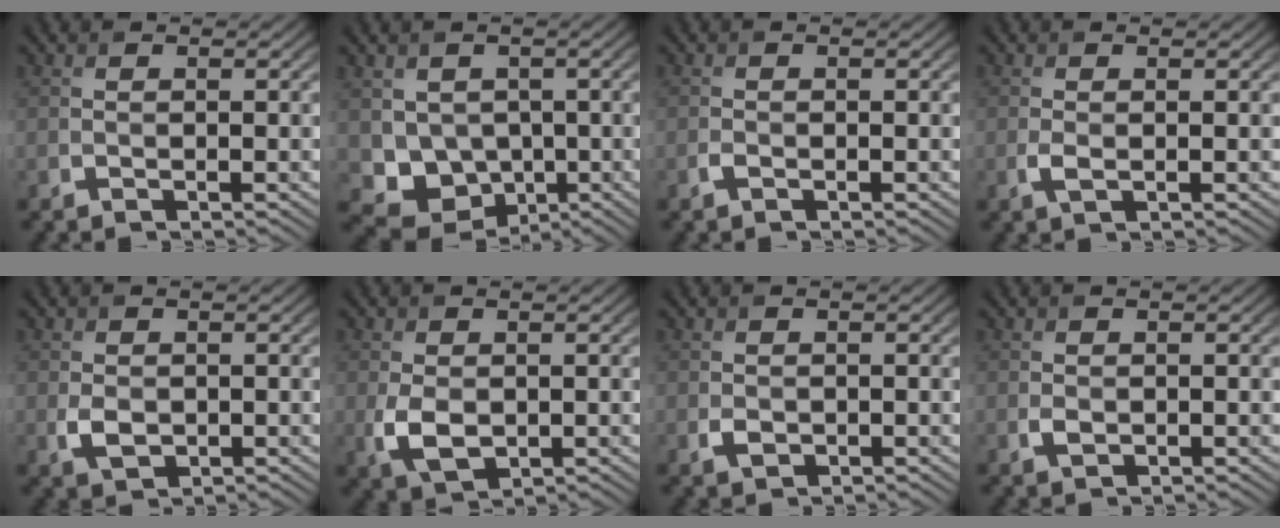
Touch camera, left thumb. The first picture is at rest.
{"total": 6.3, "force": [0.0, 5.5, 3.0], "torque": [-0.077, -0.032, 0.006]}
{"total": 0.7, "force": [-0.4, 0.4, 0.5], "torque": [-0.012, -0.001, -0.008]}
{"total": 1.4, "force": [-0.2, 0.6, 1.2], "torque": [-0.032, -0.003, -0.005]}
{"total": 2.5, "force": [-0.3, 1.9, 1.7], "torque": [-0.040, -0.010, -0.003]}
{"total": 4.3, "force": [-0.5, 2.9, 3.2], "torque": [-0.079, -0.013, -0.003]}
{"total": 1.4, "force": [-0.3, 1.1, 0.8], "torque": [-0.017, -0.007, -0.004]}
{"total": 1.2, "force": [-0.1, 0.8, 0.8], "torque": [-0.019, -0.006, -0.001]}